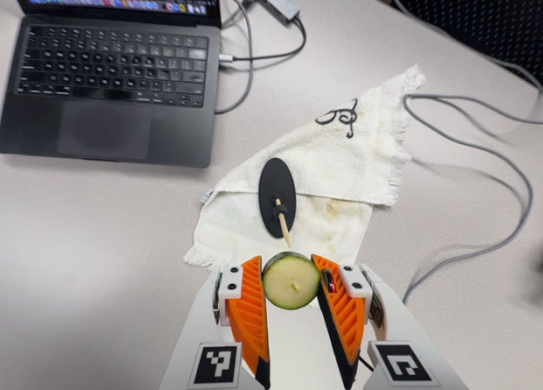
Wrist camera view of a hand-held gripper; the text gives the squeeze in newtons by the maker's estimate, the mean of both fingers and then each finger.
{"total": 10.4, "left": 10.1, "right": 10.6}